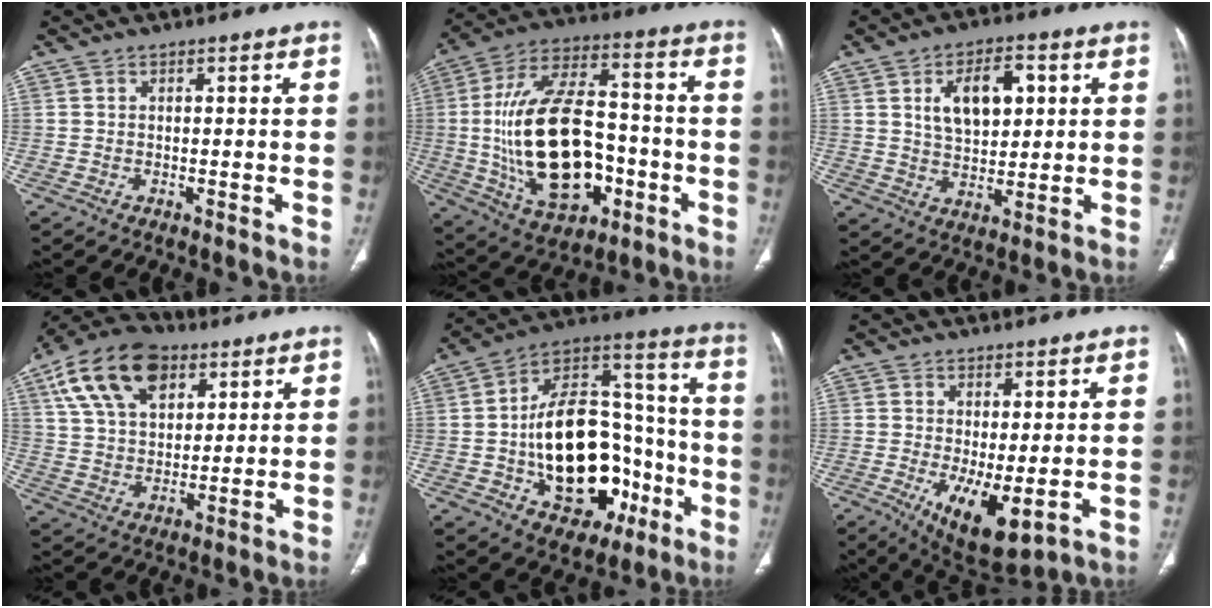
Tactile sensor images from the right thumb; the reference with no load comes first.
{"total": 24.8, "force": [-4.5, 14.1, 19.9], "torque": [-0.353, 0.030, -0.058]}
{"total": 10.6, "force": [3.1, 6.0, 8.1], "torque": [-0.109, -0.004, 0.055]}
{"total": 17.7, "force": [8.3, 10.6, 11.5], "torque": [-0.191, -0.007, 0.147]}
{"total": 26.7, "force": [-6.4, 16.6, 20.0], "torque": [-0.287, 0.050, -0.083]}
{"total": 9.7, "force": [-2.0, 3.9, 8.6], "torque": [-0.143, -0.025, -0.018]}